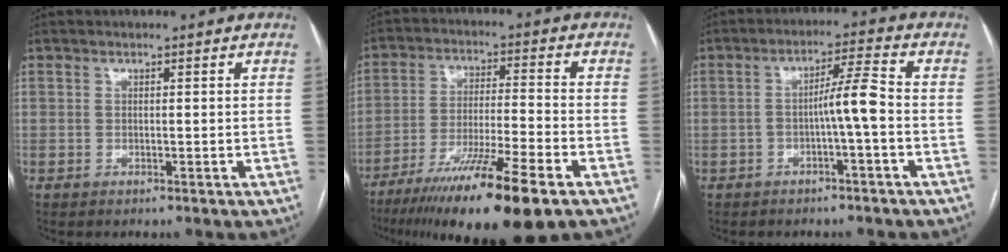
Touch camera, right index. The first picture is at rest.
{"total": 16.6, "force": [-10.8, 0.3, 12.6], "torque": [-0.207, -0.040, -0.185]}
{"total": 5.2, "force": [-1.2, -0.3, 5.0], "torque": [-0.081, 0.017, -0.019]}